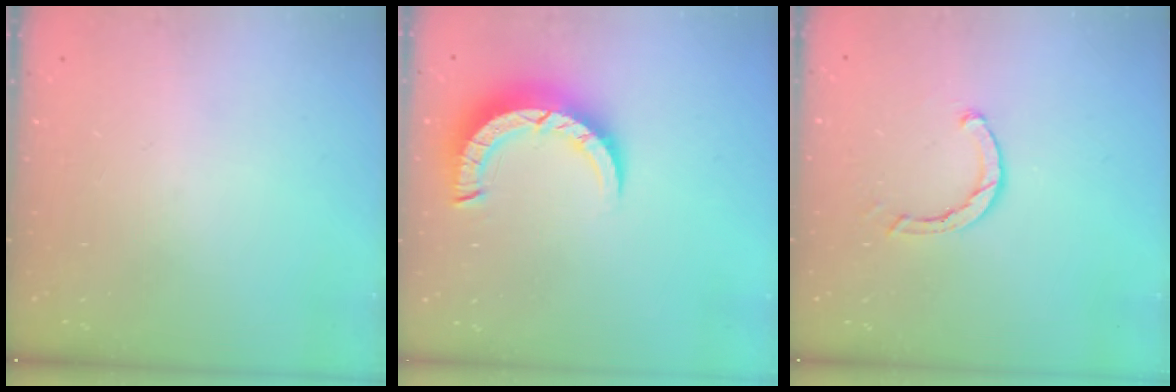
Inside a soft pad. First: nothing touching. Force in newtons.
{"total": 6.7, "press": 6.7, "slide": 0.7}
{"total": 2.4, "press": 2.4, "slide": 0.1}